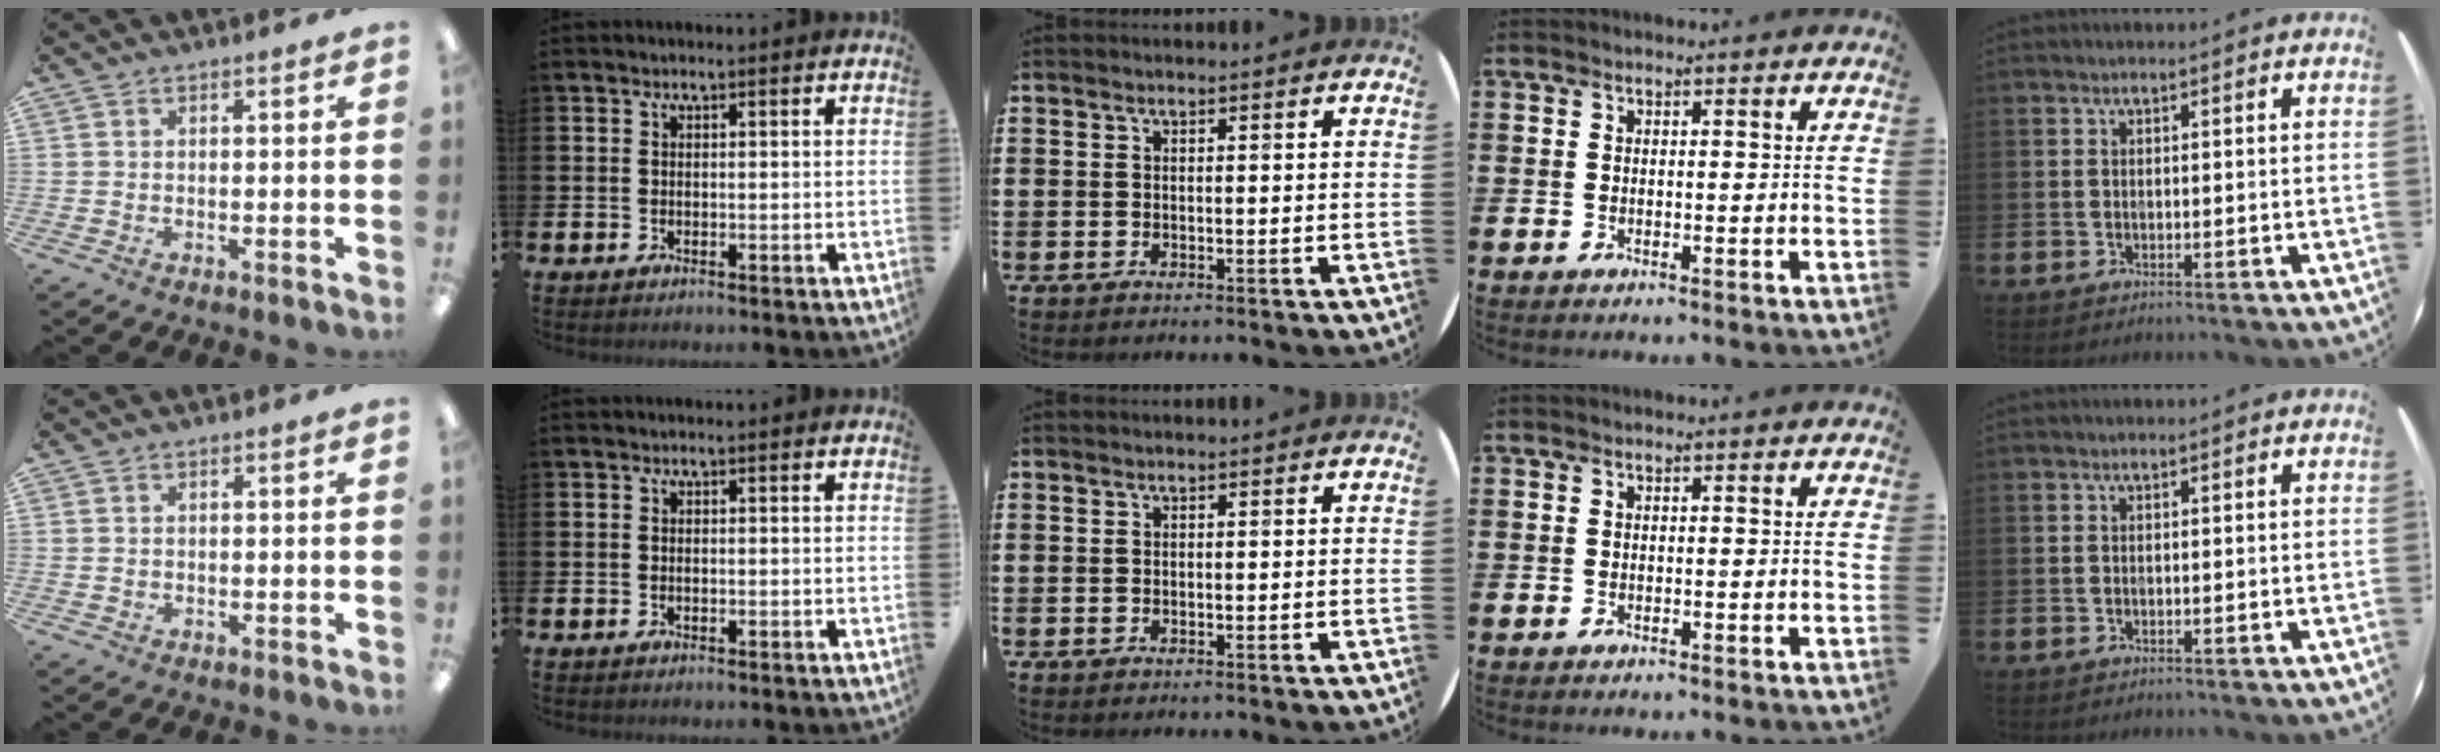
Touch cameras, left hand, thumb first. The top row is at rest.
{"thumb": {"total": 0.8, "force": [0.2, 0.7, 0.0], "torque": [-0.001, 0.005, 0.002]}}